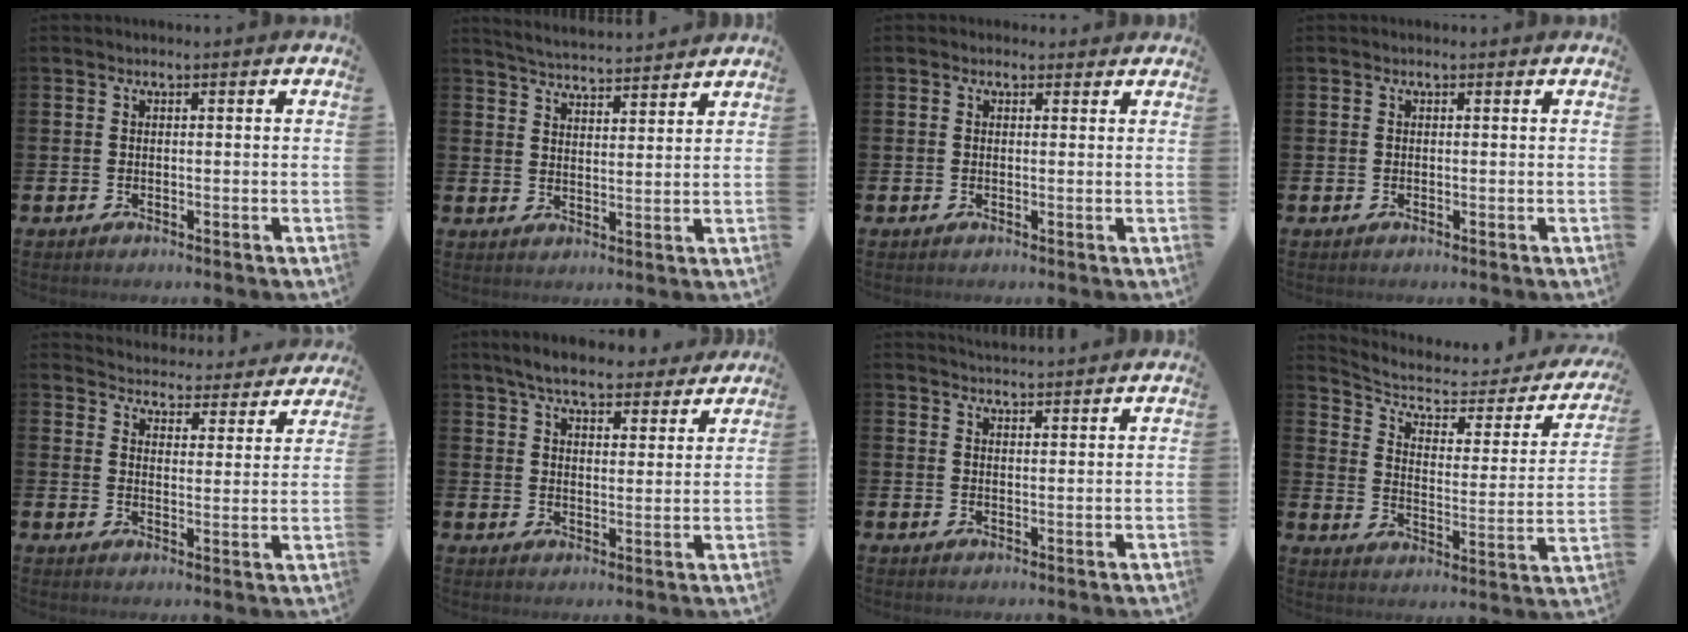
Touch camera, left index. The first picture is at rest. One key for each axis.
{"total": 4.8, "fx": 4.8, "fy": 0.1, "fz": 0.2, "tx": -0.020, "ty": -0.032, "tz": 0.086}
{"total": 0.9, "fx": 0.6, "fy": 0.6, "fz": 0.1, "tx": 0.007, "ty": 0.005, "tz": 0.008}
{"total": 0.0}
{"total": 4.3, "fx": 4.3, "fy": 0.7, "fz": 0.0, "tx": -0.016, "ty": -0.042, "tz": 0.069}
{"total": 7.0, "fx": 6.5, "fy": 1.5, "fz": 1.9, "tx": -0.045, "ty": -0.032, "tz": 0.115}
{"total": 3.3, "fx": 3.3, "fy": -0.1, "fz": -0.1, "tx": 0.000, "ty": -0.020, "tz": 0.060}
{"total": 5.9, "fx": 4.5, "fy": 2.6, "fz": 2.8, "tx": -0.073, "ty": -0.033, "tz": 0.067}